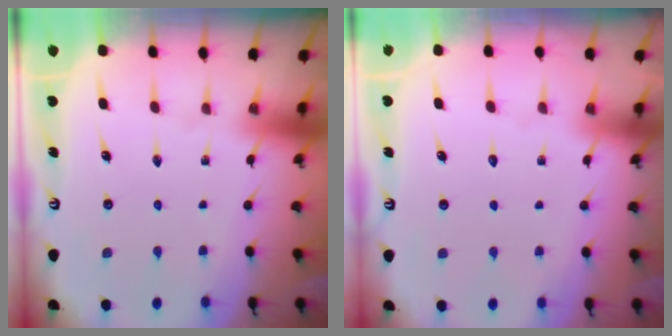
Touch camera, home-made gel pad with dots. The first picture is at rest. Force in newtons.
{"total": 0.8, "press": 0.8, "slide": 0.1}